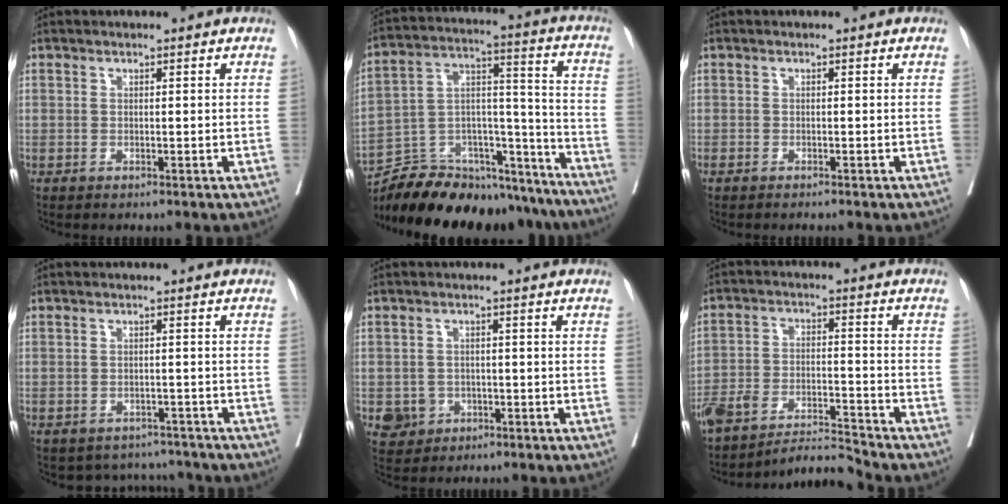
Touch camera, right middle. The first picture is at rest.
{"total": 29.2, "force": [-25.9, 8.1, 10.7], "torque": [-0.170, 0.003, -0.391]}
{"total": 1.3, "force": [-1.2, 0.1, 0.5], "torque": [-0.009, -0.001, -0.018]}
{"total": 5.9, "force": [-5.4, 2.4, -0.4], "torque": [0.016, 0.022, -0.063]}
{"total": 4.0, "force": [-1.5, 3.6, 0.7], "torque": [-0.002, 0.008, -0.020]}
{"total": 9.3, "force": [-9.0, -1.0, 2.0], "torque": [-0.036, 0.015, -0.163]}